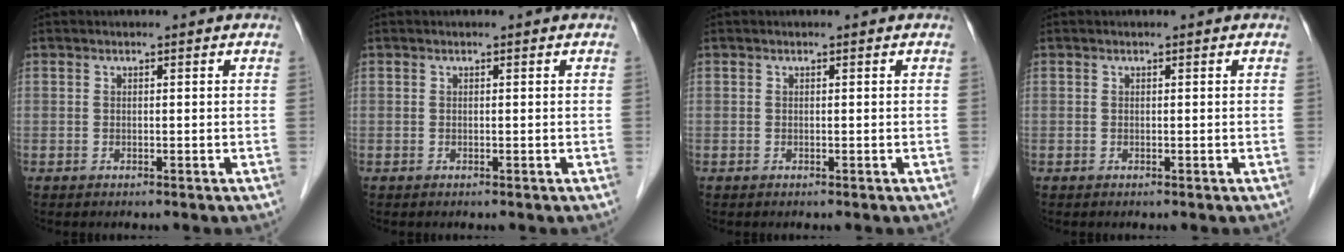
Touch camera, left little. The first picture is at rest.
{"total": 0.0}
{"total": 0.0}
{"total": 0.0}